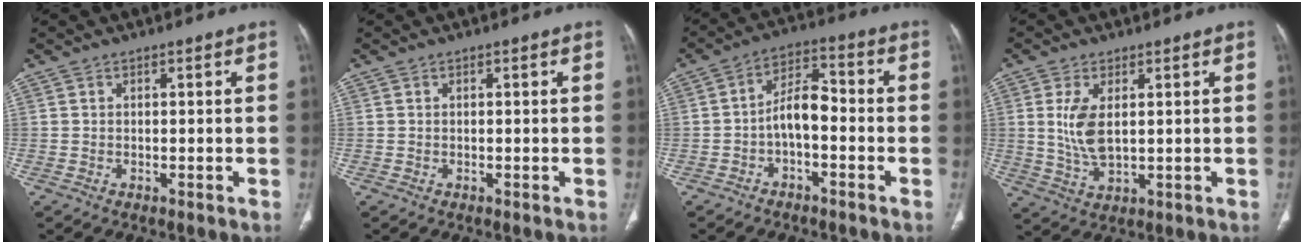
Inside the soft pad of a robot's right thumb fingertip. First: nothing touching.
{"total": 0.0}
{"total": 6.9, "force": [-2.0, 3.5, 5.6], "torque": [-0.091, 0.040, -0.042]}
{"total": 7.1, "force": [1.3, 3.5, 6.1], "torque": [-0.127, -0.012, 0.034]}